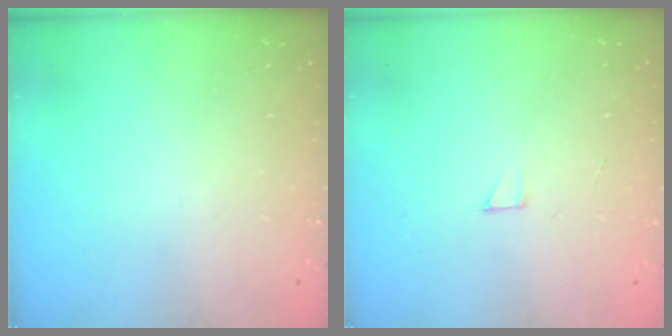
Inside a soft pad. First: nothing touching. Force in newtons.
{"total": 2.0, "press": 2.0, "slide": 0.0}